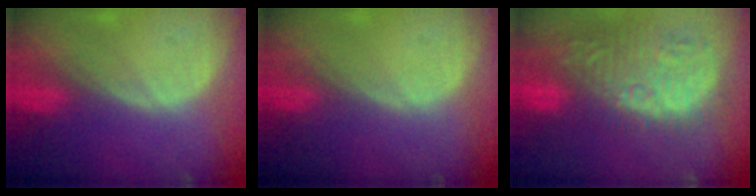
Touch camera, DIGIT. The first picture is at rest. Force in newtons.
{"total": 0.0}
{"total": 14.6, "press": 12.6, "slide": 7.4}